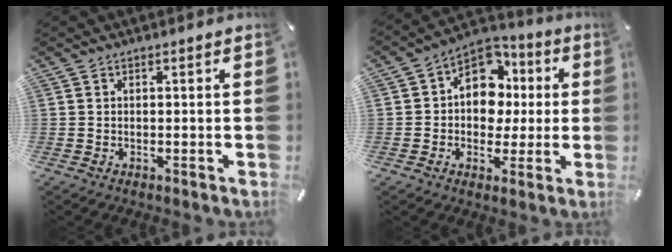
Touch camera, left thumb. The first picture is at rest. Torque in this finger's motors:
{"motor_torque": [1.79, 1.74, 0.68, -0.53, 0.26]}